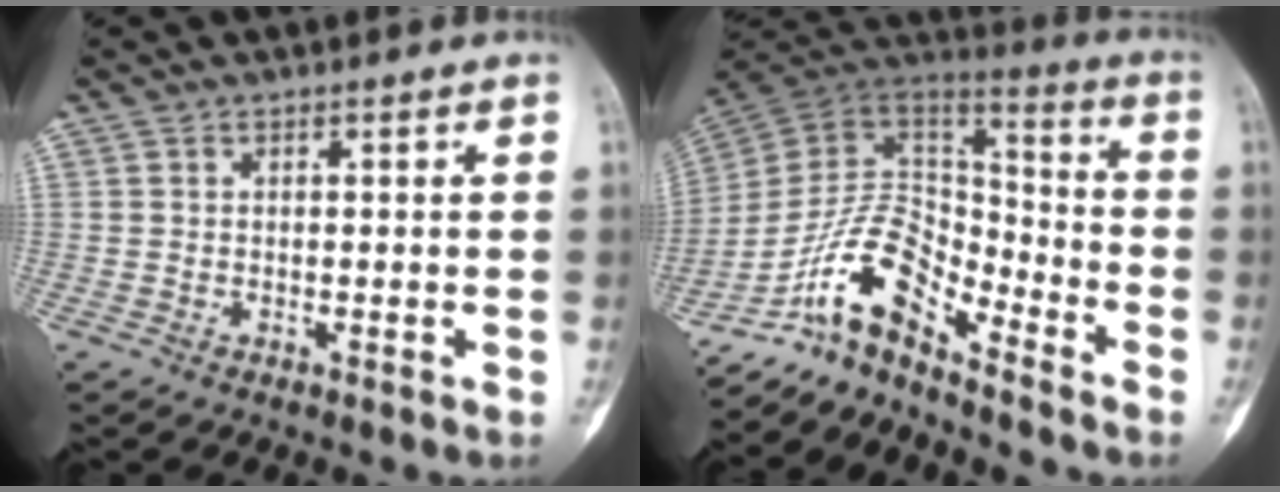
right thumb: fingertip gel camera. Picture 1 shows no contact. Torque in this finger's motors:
{"motor_torque": [0.40, 0.11, 1.45, -1.32, 0.10]}